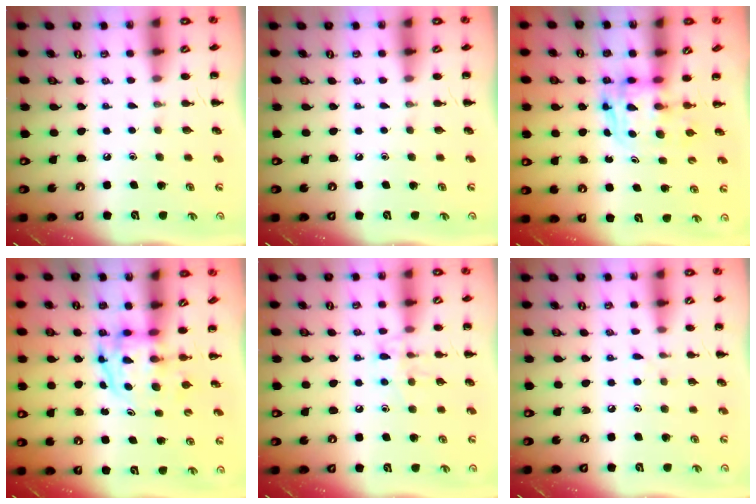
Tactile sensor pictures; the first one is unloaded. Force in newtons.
{"total": 0.0}
{"total": 2.7, "press": 2.7, "slide": 0.2}
{"total": 3.8, "press": 3.8, "slide": 0.6}
{"total": 8.7, "press": 8.6, "slide": 1.2}
{"total": 3.8, "press": 3.3, "slide": 1.9}